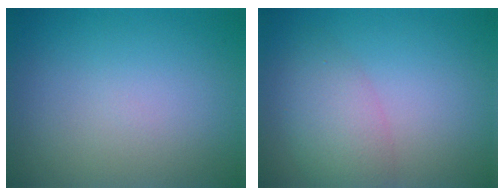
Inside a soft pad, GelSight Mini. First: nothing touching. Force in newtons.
{"total": 4.0, "press": 4.0, "slide": 0.2}